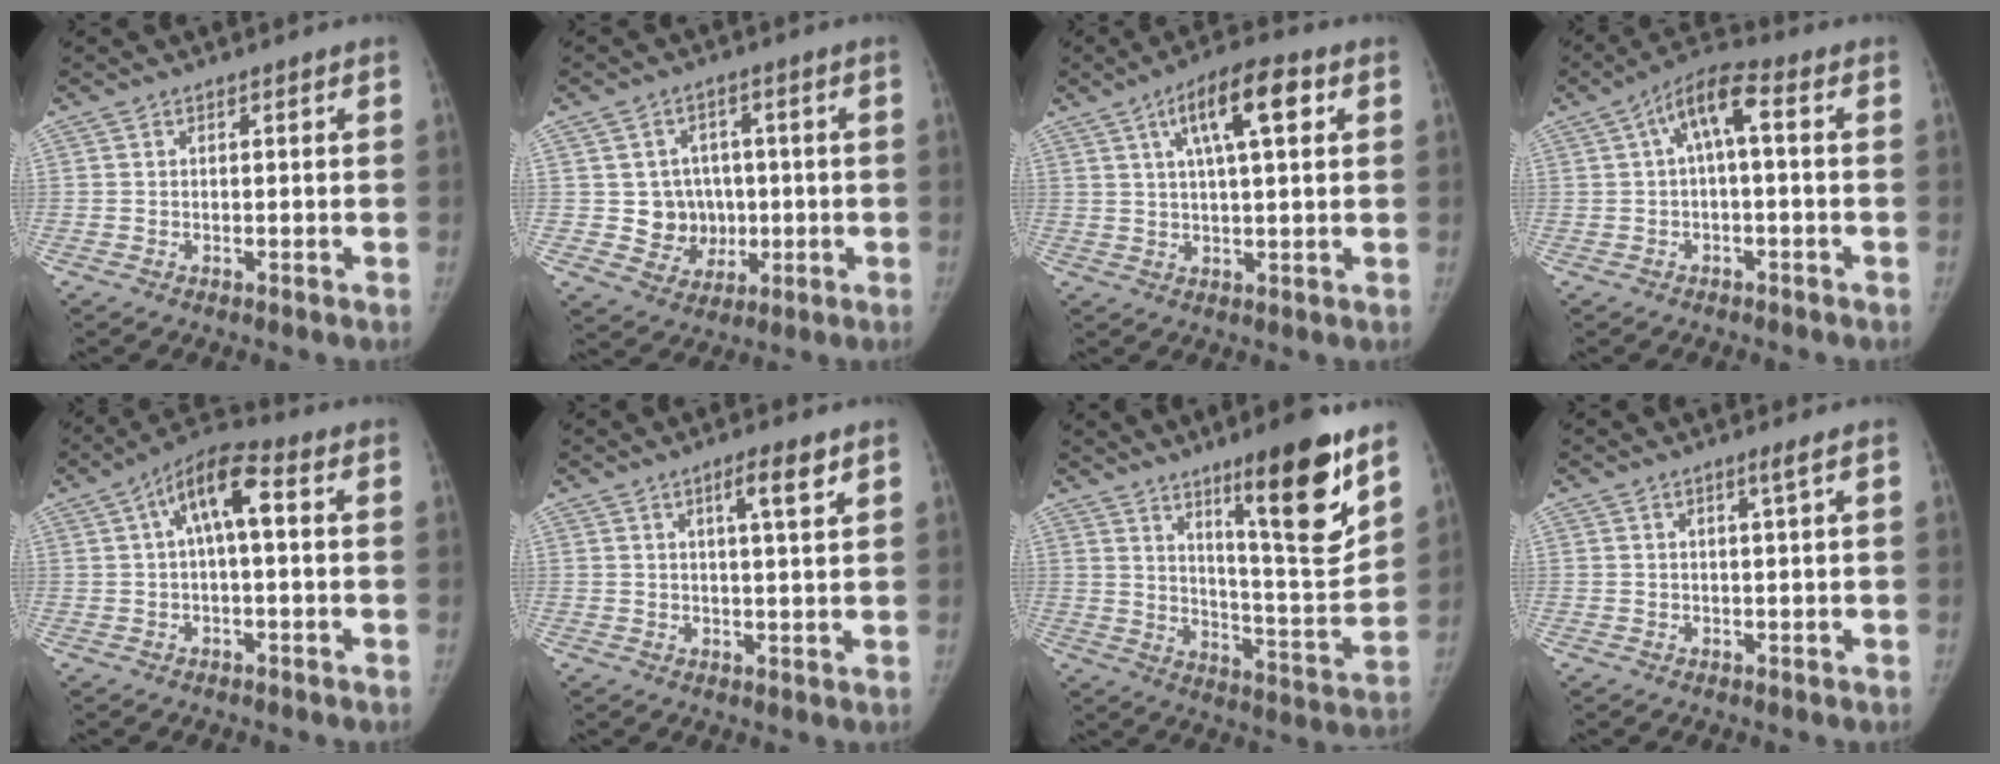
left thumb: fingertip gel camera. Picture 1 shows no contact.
{"total": 7.9, "force": [-0.1, 7.5, 2.6], "torque": [0.004, 0.008, 0.009]}
{"total": 11.0, "force": [4.2, 3.1, 9.7], "torque": [-0.155, 0.008, 0.066]}
{"total": 7.6, "force": [0.9, 2.3, 7.2], "torque": [-0.132, 0.039, 0.007]}
{"total": 9.4, "force": [1.8, 3.3, 8.7], "torque": [-0.156, 0.034, 0.020]}
{"total": 4.7, "force": [2.5, 0.5, 3.9], "torque": [-0.061, -0.015, 0.041]}
{"total": 18.0, "force": [10.8, 2.9, 14.1], "torque": [-0.177, -0.077, 0.175]}
{"total": 1.4, "force": [0.6, -0.5, 1.2], "torque": [-0.026, -0.005, 0.014]}